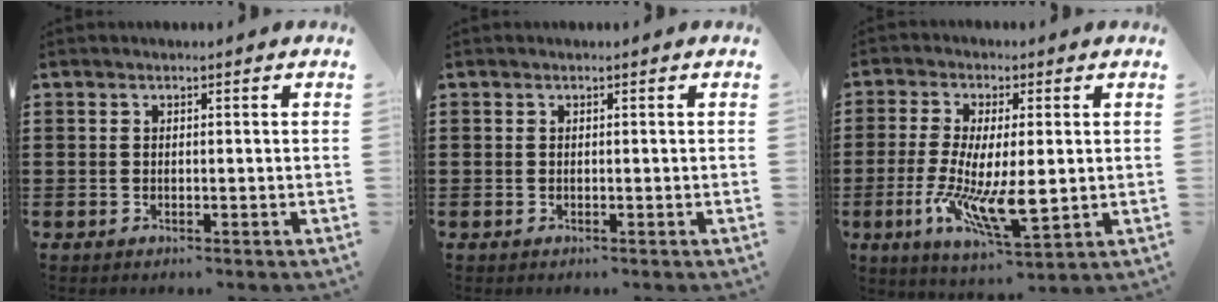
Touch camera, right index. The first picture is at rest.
{"total": 0.0}
{"total": 10.0, "force": [-1.5, 3.4, 9.3], "torque": [-0.187, -0.010, -0.021]}